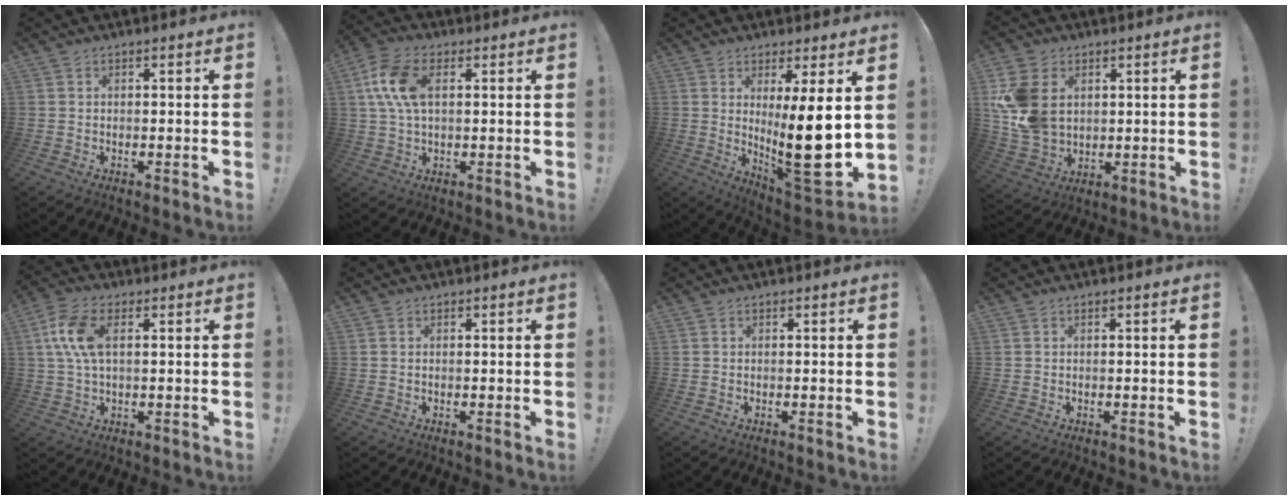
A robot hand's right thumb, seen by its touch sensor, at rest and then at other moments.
{"total": 11.1, "force": [3.0, 6.2, 8.7], "torque": [-0.181, 0.003, 0.056]}
{"total": 16.7, "force": [1.9, 3.0, 16.3], "torque": [-0.246, -0.047, 0.034]}
{"total": 15.2, "force": [3.3, 11.6, 9.2], "torque": [-0.193, -0.007, 0.070]}
{"total": 10.3, "force": [2.5, 5.1, 8.6], "torque": [-0.178, -0.002, 0.044]}
{"total": 0.0}
{"total": 0.0}
{"total": 0.0}